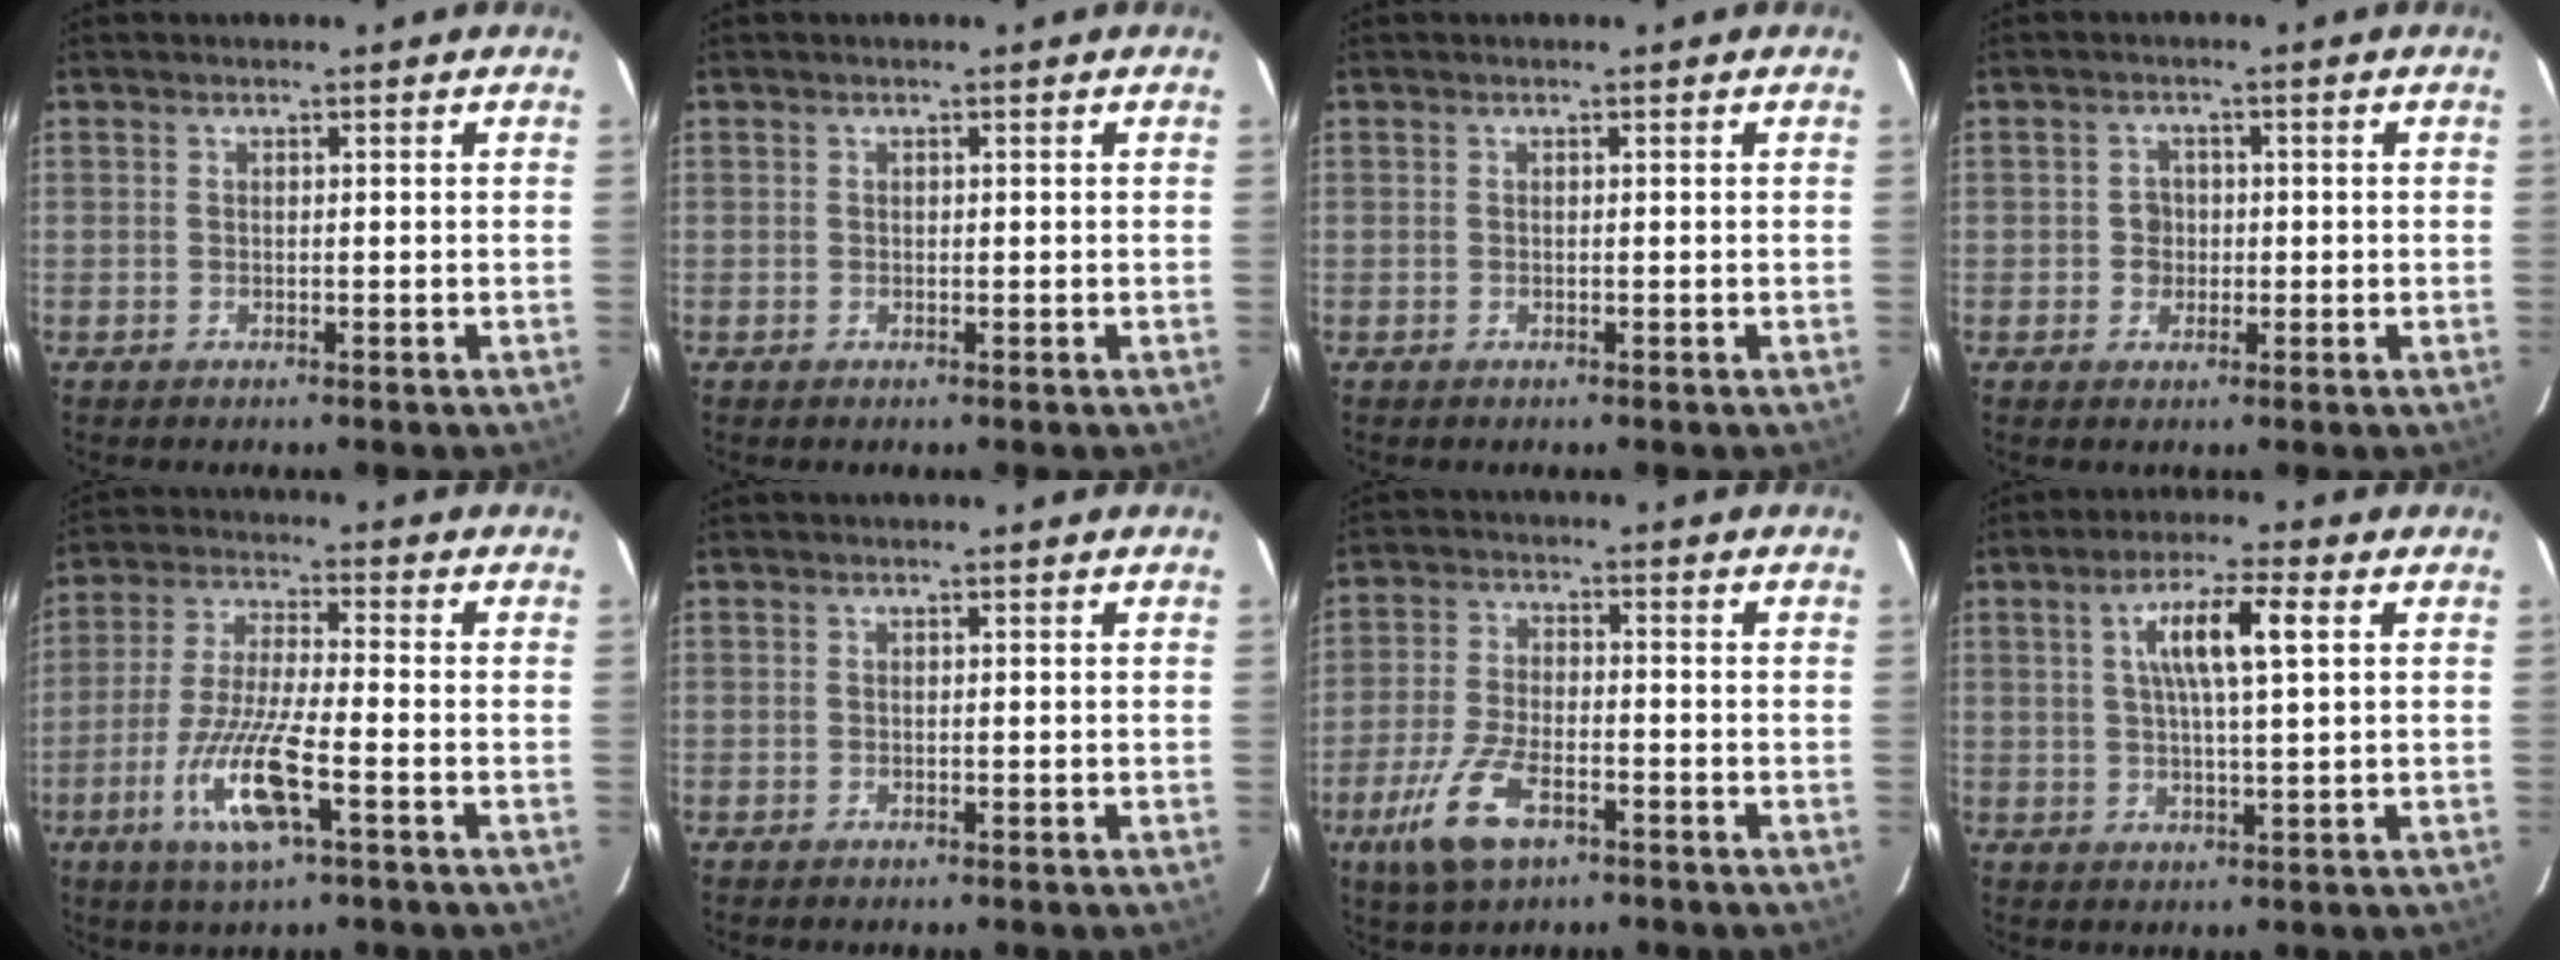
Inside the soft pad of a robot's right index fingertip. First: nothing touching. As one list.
[{"total": 0.0}, {"total": 0.0}, {"total": 2.5, "force": [-0.2, 2.3, 1.0], "torque": [-0.011, 0.006, -0.003]}, {"total": 11.5, "force": [-4.7, 1.2, 10.5], "torque": [-0.212, -0.018, -0.087]}, {"total": 0.0}, {"total": 8.9, "force": [-4.8, 3.1, 6.8], "torque": [-0.154, -0.014, -0.084]}, {"total": 8.1, "force": [2.3, 0.7, 7.7], "torque": [-0.145, 0.012, 0.040]}]